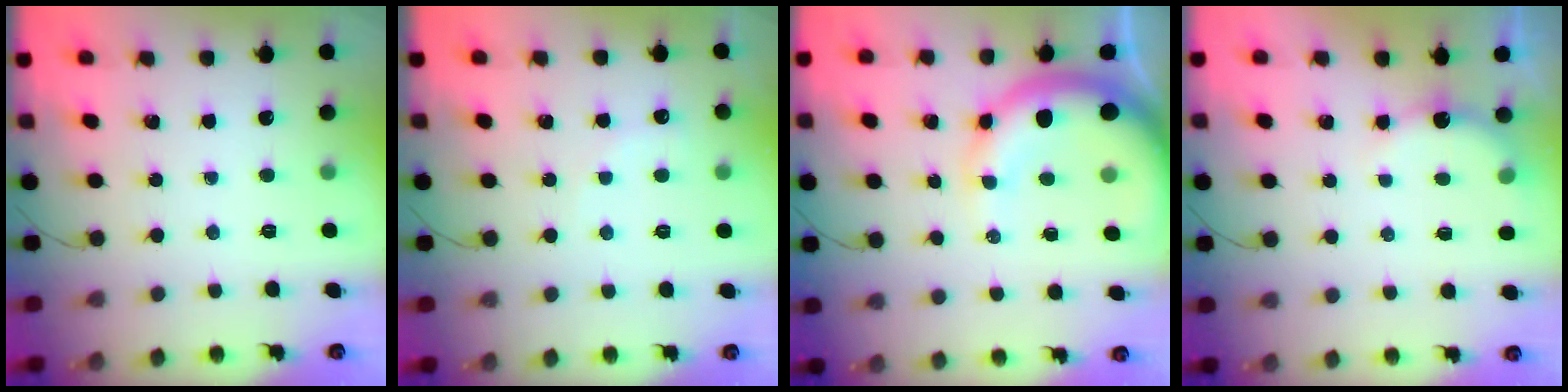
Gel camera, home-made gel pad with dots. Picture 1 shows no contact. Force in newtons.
{"total": 5.3, "press": 5.2, "slide": 1.0}
{"total": 12.6, "press": 12.3, "slide": 2.9}
{"total": 2.9, "press": 2.9, "slide": 0.5}